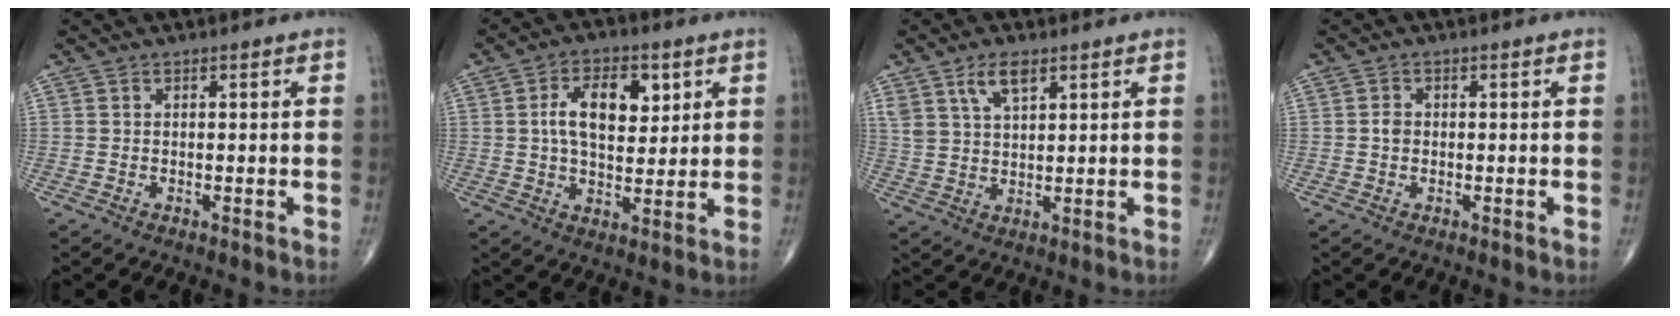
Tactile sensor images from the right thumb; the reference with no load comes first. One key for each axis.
{"total": 10.8, "fx": 2.9, "fy": 6.1, "fz": 8.4, "tx": -0.113, "ty": -0.006, "tz": 0.048}
{"total": 5.9, "fx": 3.5, "fy": 2.5, "fz": 4.0, "tx": -0.071, "ty": -0.015, "tz": 0.070}
{"total": 1.6, "fx": -0.1, "fy": 1.3, "fz": 0.9, "tx": -0.012, "ty": 0.003, "tz": -0.004}